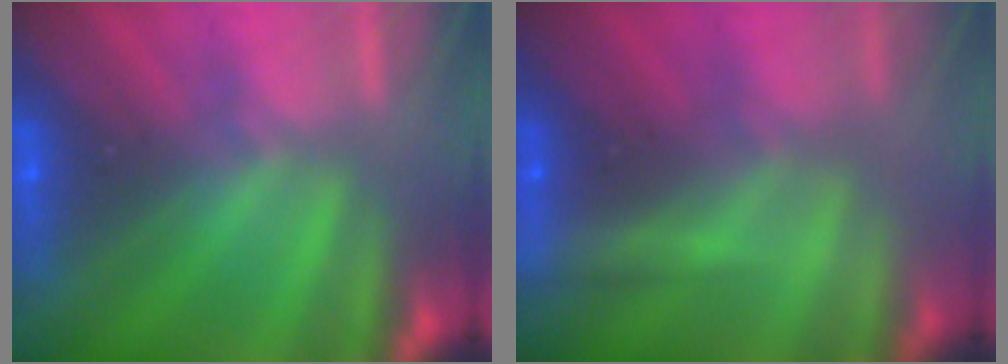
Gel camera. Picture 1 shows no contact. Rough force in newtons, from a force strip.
{"total": 2.1}